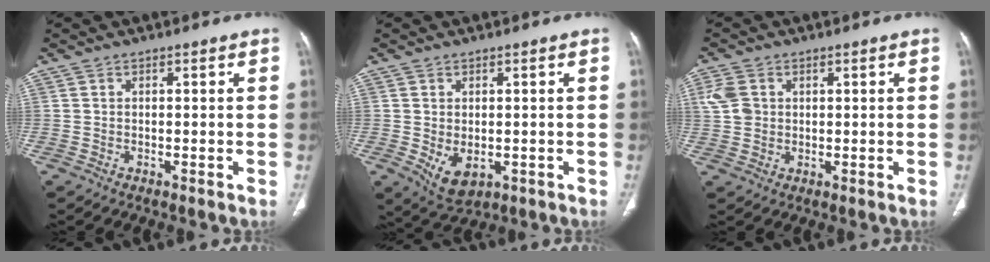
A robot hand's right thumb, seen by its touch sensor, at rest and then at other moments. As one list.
[{"total": 5.6, "force": [-1.0, 3.6, 4.1], "torque": [-0.064, -0.010, 0.001]}, {"total": 4.7, "force": [1.2, 3.7, 2.6], "torque": [-0.052, 0.001, 0.027]}]